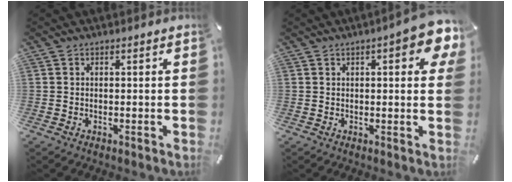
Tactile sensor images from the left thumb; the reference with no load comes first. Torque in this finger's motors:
{"motor_torque": [1.87, 1.84, 1.00, -0.88, 0.04]}